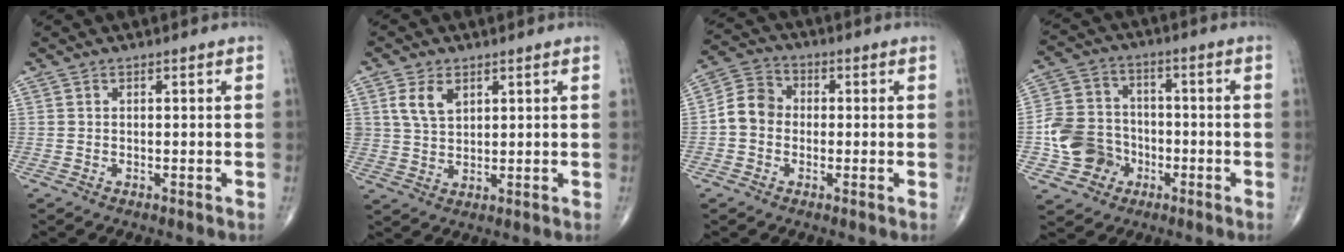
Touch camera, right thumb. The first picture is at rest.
{"total": 5.5, "force": [2.5, 3.5, 3.5], "torque": [-0.056, -0.008, 0.052]}
{"total": 6.9, "force": [-0.8, 5.9, 3.5], "torque": [-0.047, 0.024, -0.029]}
{"total": 11.4, "force": [-3.5, 9.9, 4.6], "torque": [-0.060, 0.025, -0.063]}